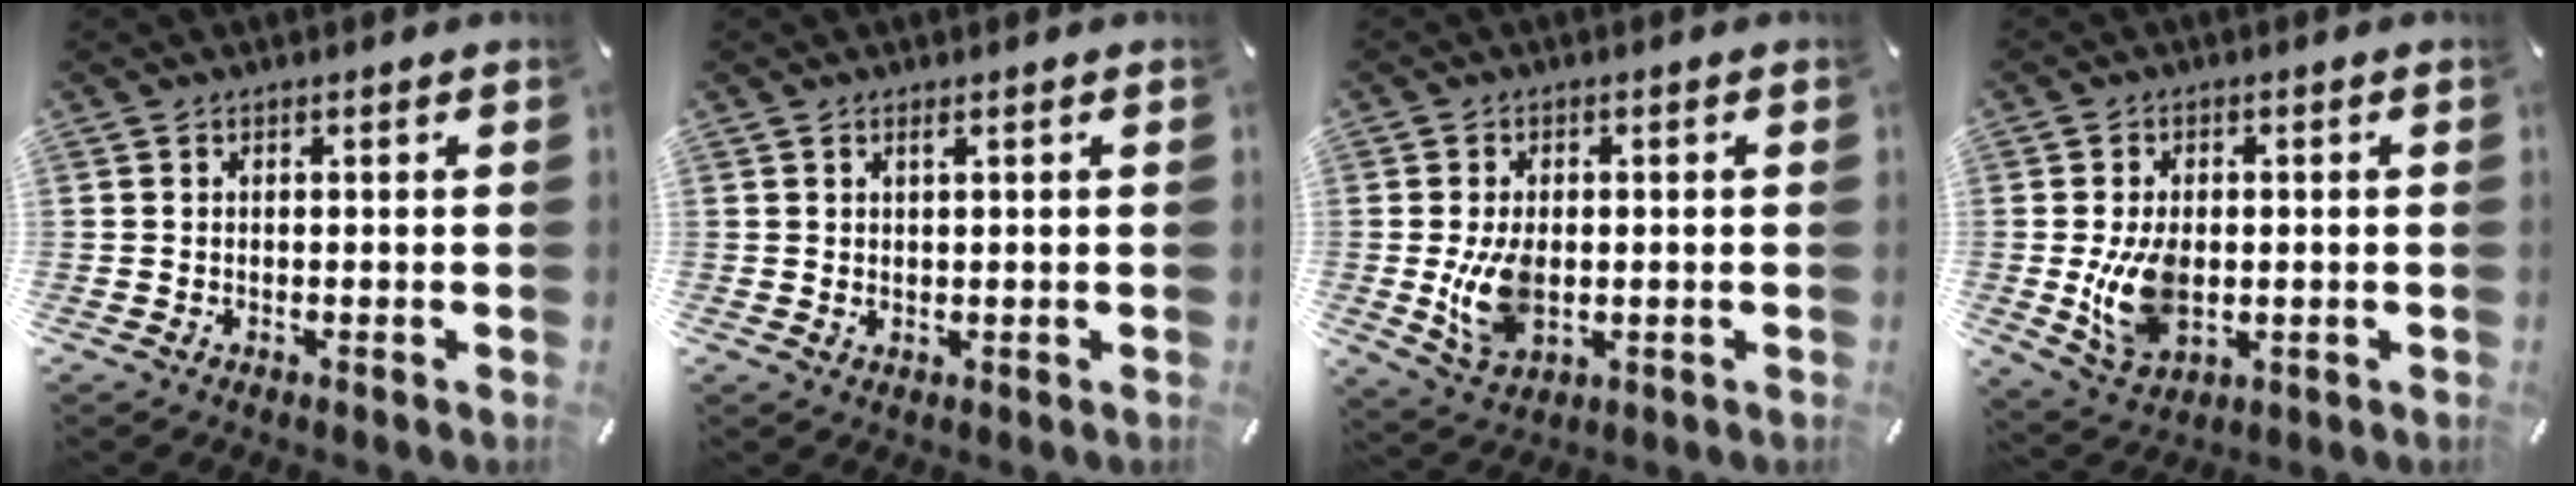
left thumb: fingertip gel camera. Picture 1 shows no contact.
{"total": 1.4, "force": [0.8, 0.5, 1.1], "torque": [-0.021, 0.001, 0.013]}
{"total": 8.9, "force": [-0.8, 5.7, 6.8], "torque": [-0.145, -0.009, -0.019]}
{"total": 10.1, "force": [-0.9, 6.7, 7.5], "torque": [-0.155, -0.006, -0.018]}